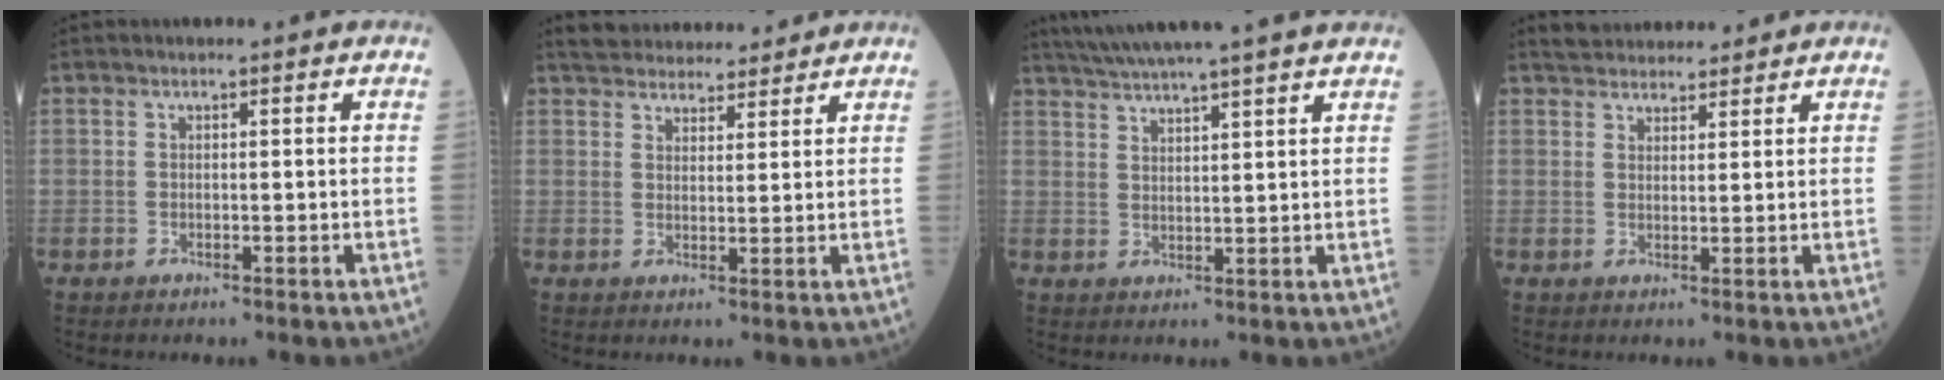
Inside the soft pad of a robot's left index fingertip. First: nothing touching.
{"total": 10.9, "force": [10.1, 2.9, 2.9], "torque": [-0.036, 0.023, 0.149]}
{"total": 14.3, "force": [12.6, -0.9, 6.7], "torque": [-0.120, 0.019, 0.177]}
{"total": 7.1, "force": [6.6, 1.9, 1.6], "torque": [-0.019, 0.026, 0.099]}